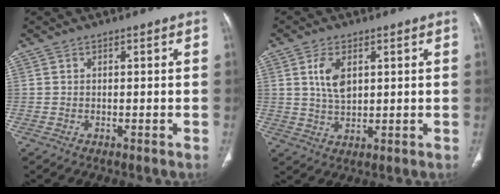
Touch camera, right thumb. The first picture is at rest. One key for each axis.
{"total": 5.8, "fx": 1.9, "fy": 3.2, "fz": 4.5, "tx": -0.082, "ty": -0.009, "tz": 0.039}